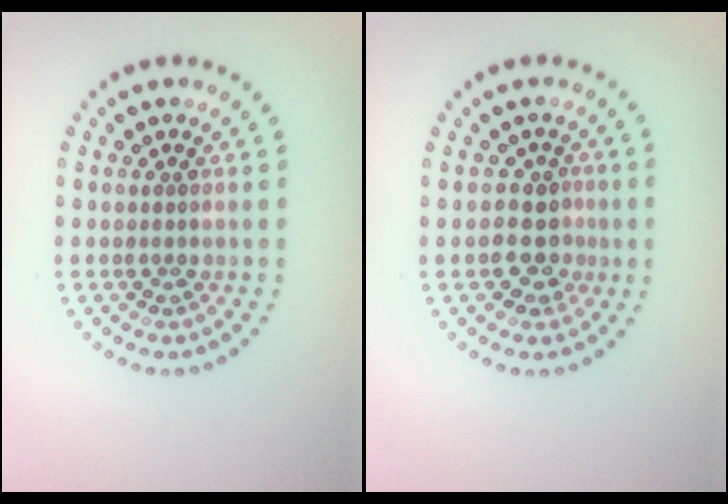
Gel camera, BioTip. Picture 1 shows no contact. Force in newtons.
{"total": 3.0, "press": 2.6, "slide": 1.4}